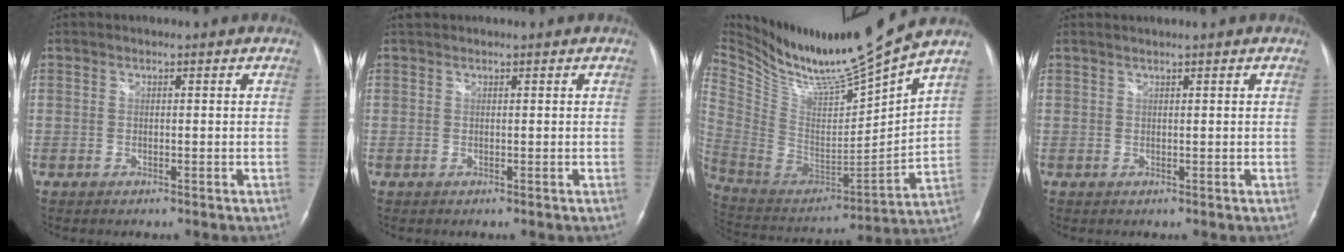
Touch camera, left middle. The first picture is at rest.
{"total": 0.7, "force": [0.6, 0.3, 0.1], "torque": [-0.012, 0.017, 0.015]}
{"total": 19.8, "force": [17.5, -0.8, 9.4], "torque": [-0.181, -0.060, 0.312]}
{"total": 1.3, "force": [1.1, -0.3, 0.6], "torque": [-0.014, 0.010, 0.025]}